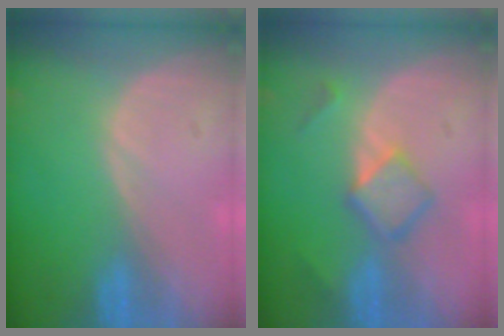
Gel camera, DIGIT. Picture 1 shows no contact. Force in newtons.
{"total": 5.1, "press": 4.7, "slide": 1.8}